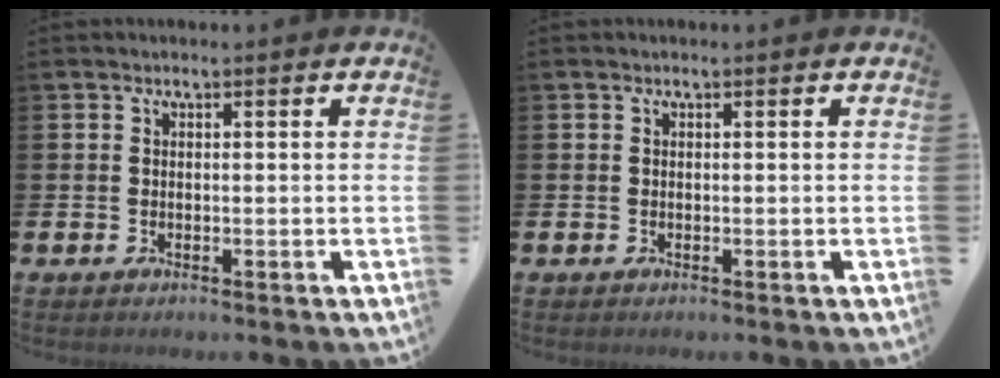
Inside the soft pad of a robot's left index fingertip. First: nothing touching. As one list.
[{"total": 0.0}]